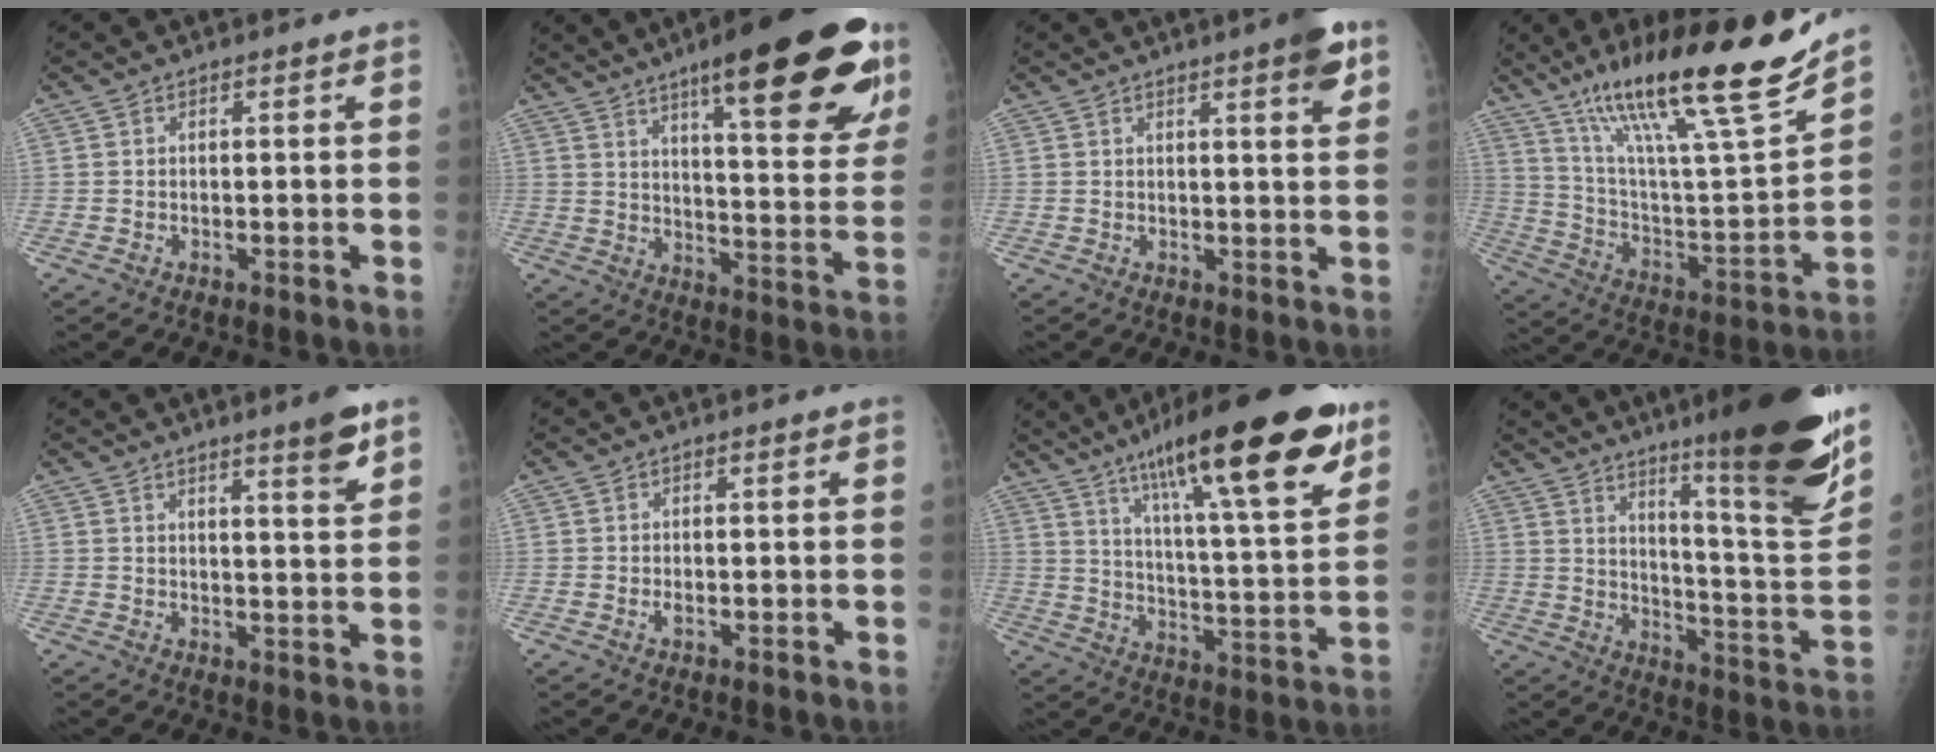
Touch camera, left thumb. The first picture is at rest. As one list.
[{"total": 26.8, "force": [16.0, 6.5, 20.5], "torque": [-0.252, -0.057, 0.224]}, {"total": 5.3, "force": [3.0, 0.8, 4.3], "torque": [-0.051, -0.012, 0.035]}, {"total": 27.2, "force": [18.5, 4.3, 19.5], "torque": [-0.306, -0.061, 0.319]}, {"total": 5.8, "force": [4.0, 0.5, 4.2], "torque": [-0.053, -0.029, 0.055]}, {"total": 1.1, "force": [-0.1, 0.4, 1.0], "torque": [-0.019, 0.003, -0.003]}, {"total": 26.8, "force": [16.2, 5.6, 20.5], "torque": [-0.299, -0.046, 0.254]}, {"total": 25.9, "force": [16.5, 3.0, 19.8], "torque": [-0.264, -0.091, 0.245]}]